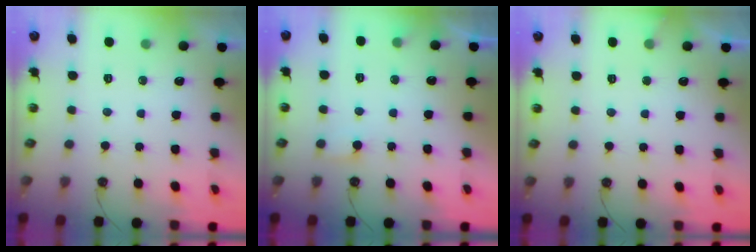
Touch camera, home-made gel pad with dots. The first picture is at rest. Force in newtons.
{"total": 5.6, "press": 5.6, "slide": 0.4}
{"total": 2.9, "press": 2.9, "slide": 0.2}